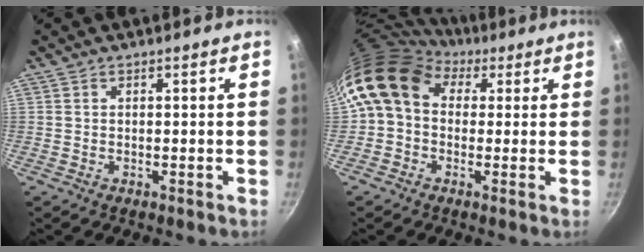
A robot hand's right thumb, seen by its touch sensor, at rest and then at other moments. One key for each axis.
{"total": 11.4, "fx": 2.9, "fy": 8.7, "fz": 6.8, "tx": -0.110, "ty": 0.016, "tz": 0.026}